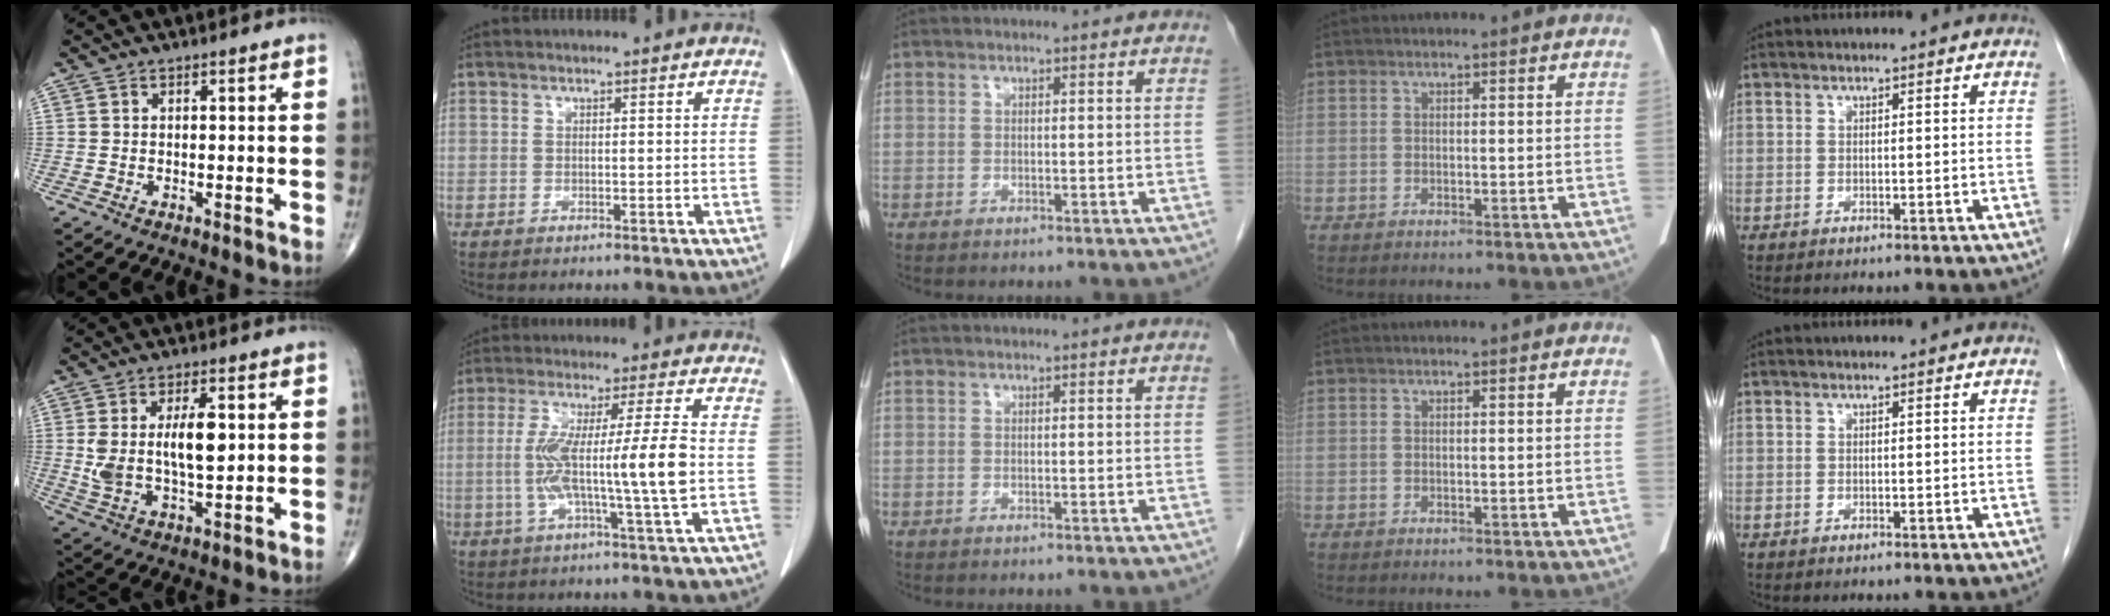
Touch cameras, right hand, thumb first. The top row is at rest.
{"thumb": {"total": 10.7, "force": [1.6, 4.8, 9.4], "torque": [-0.174, -0.004, 0.035]}, "index": {"total": 12.3, "force": [-1.0, -0.7, 12.3], "torque": [-0.229, 0.003, -0.021]}}